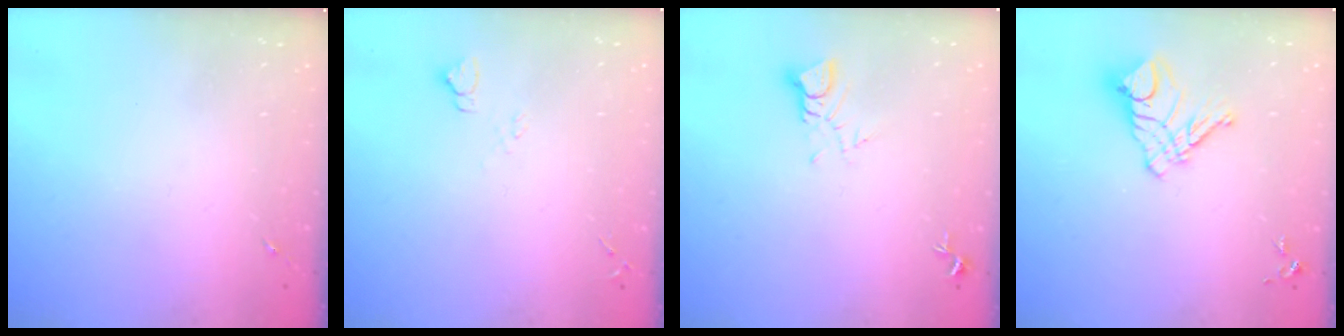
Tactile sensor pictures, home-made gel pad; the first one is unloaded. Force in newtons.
{"total": 5.0, "press": 5.0, "slide": 0.6}
{"total": 3.8, "press": 3.8, "slide": 0.4}
{"total": 11.6, "press": 11.5, "slide": 1.1}